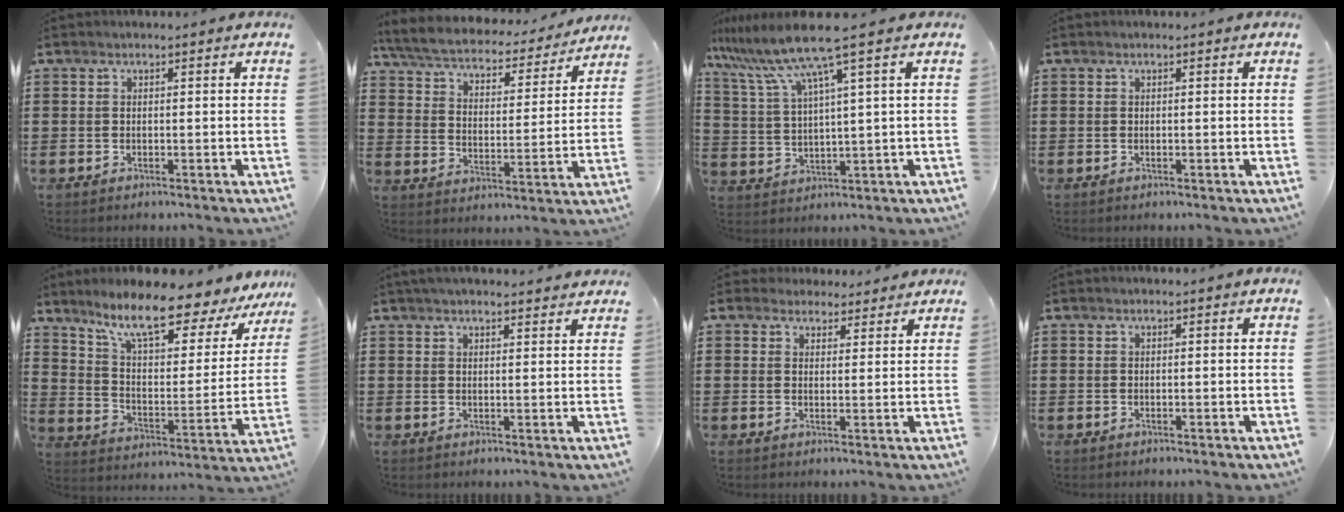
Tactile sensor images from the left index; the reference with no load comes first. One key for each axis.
{"total": 5.3, "fx": 4.9, "fy": 0.8, "fz": 1.8, "tx": -0.060, "ty": -0.033, "tz": 0.079}
{"total": 9.2, "fx": 6.0, "fy": -0.5, "fz": 6.9, "tx": -0.171, "ty": -0.034, "tz": 0.094}
{"total": 0.0}
{"total": 11.5, "fx": 8.9, "fy": 2.0, "fz": 7.0, "tx": -0.146, "ty": -0.057, "tz": 0.143}
{"total": 2.8, "fx": 2.6, "fy": 0.1, "fz": 0.8, "tx": -0.021, "ty": -0.001, "tz": 0.050}
{"total": 3.2, "fx": 2.9, "fy": 1.4, "fz": 0.2, "tx": -0.015, "ty": 0.002, "tz": 0.056}
{"total": 0.0}